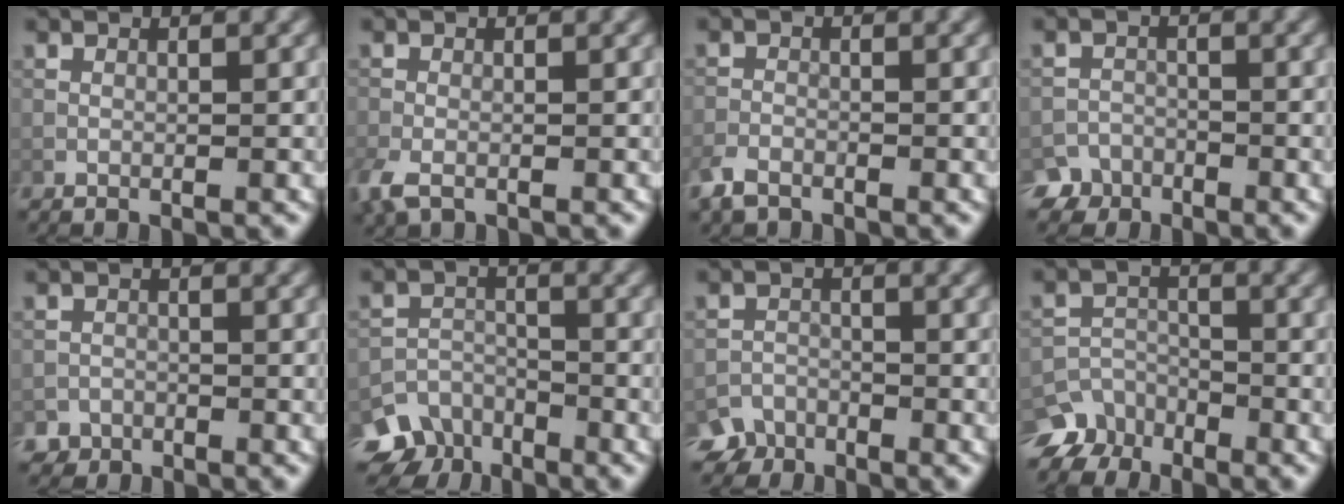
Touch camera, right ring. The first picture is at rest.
{"total": 3.2, "force": [-2.0, 1.6, 1.9], "torque": [-0.050, -0.011, -0.043]}
{"total": 2.5, "force": [-1.9, 1.2, 1.0], "torque": [-0.023, -0.005, -0.047]}
{"total": 4.0, "force": [-3.3, 2.3, 0.1], "torque": [0.014, 0.002, -0.050]}
{"total": 2.3, "force": [-1.9, 1.3, -0.2], "torque": [0.013, 0.007, -0.031]}
{"total": 5.4, "force": [-4.2, 3.3, 0.9], "torque": [-0.006, -0.010, -0.071]}
{"total": 3.8, "force": [-3.2, 2.0, 0.2], "torque": [0.006, -0.004, -0.053]}
{"total": 5.9, "force": [-4.9, 3.3, 0.4], "torque": [0.016, -0.005, -0.081]}